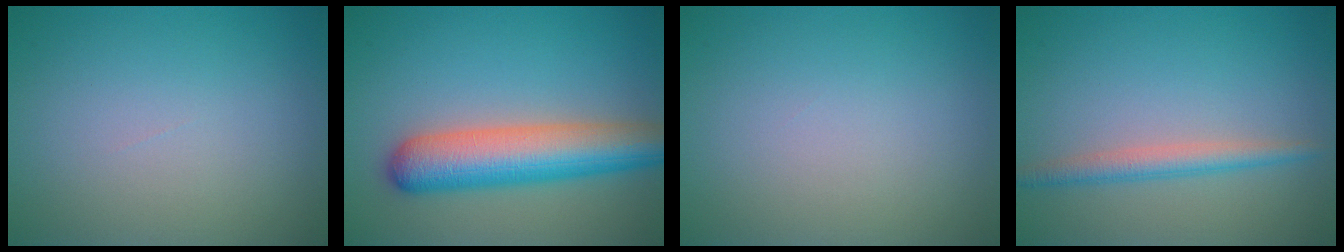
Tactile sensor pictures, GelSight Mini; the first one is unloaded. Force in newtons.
{"total": 7.6, "press": 7.6, "slide": 0.3}
{"total": 0.0}
{"total": 2.4, "press": 2.4, "slide": 0.0}